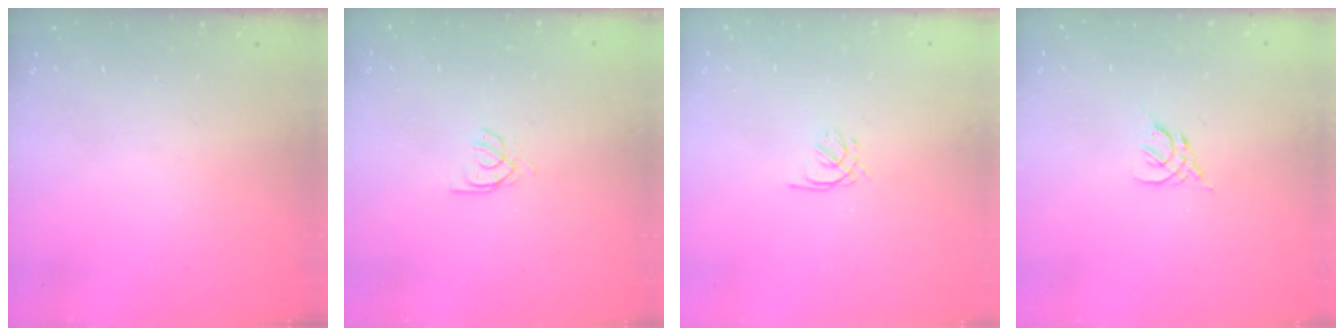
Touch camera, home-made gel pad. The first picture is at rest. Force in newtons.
{"total": 2.4, "press": 2.3, "slide": 0.4}
{"total": 1.2, "press": 1.0, "slide": 0.5}
{"total": 2.5, "press": 2.4, "slide": 0.7}